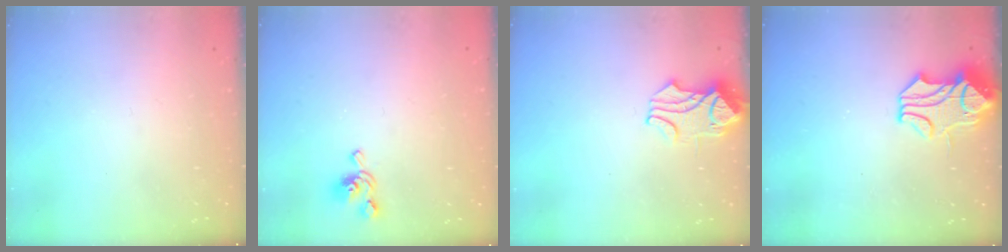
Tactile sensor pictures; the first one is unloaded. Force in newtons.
{"total": 2.8, "press": 2.6, "slide": 0.8}
{"total": 1.2, "press": 0.0, "slide": 1.2}
{"total": 2.1, "press": 1.5, "slide": 1.5}